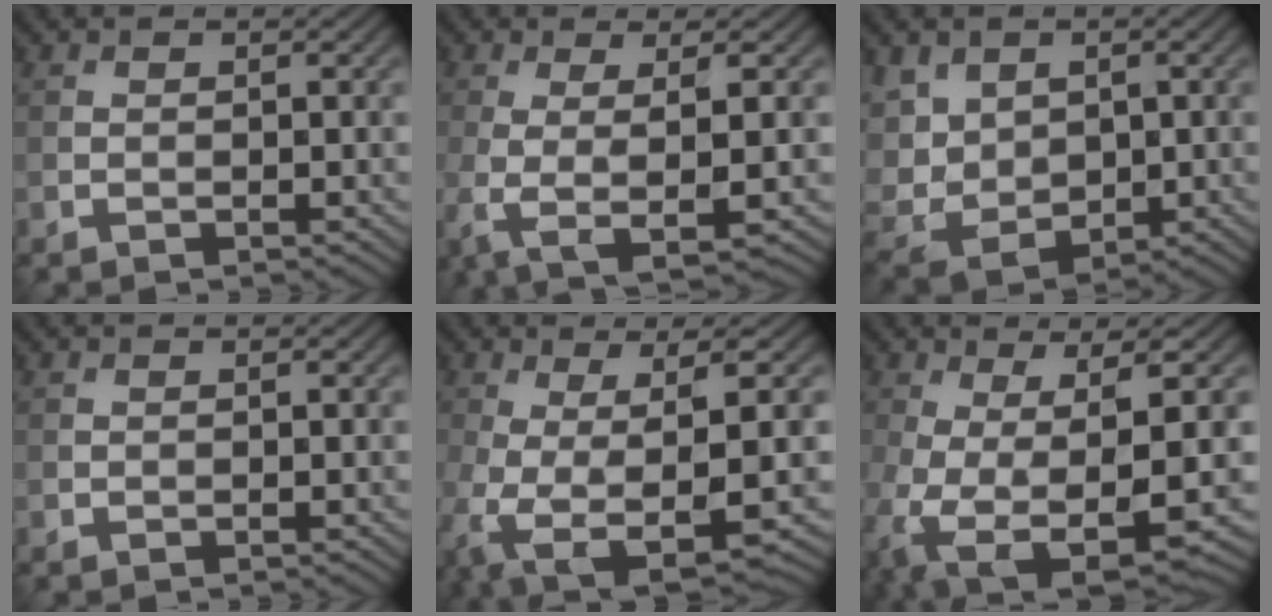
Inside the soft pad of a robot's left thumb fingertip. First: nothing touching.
{"total": 5.1, "force": [-0.2, 1.2, 5.0], "torque": [-0.100, -0.006, -0.005]}
{"total": 7.2, "force": [0.8, 5.4, 4.7], "torque": [-0.139, -0.011, 0.022]}
{"total": 0.0}
{"total": 9.1, "force": [-2.8, 2.8, 8.1], "torque": [-0.170, -0.025, -0.046]}
{"total": 10.0, "force": [-3.3, 3.4, 8.8], "torque": [-0.192, -0.035, -0.046]}